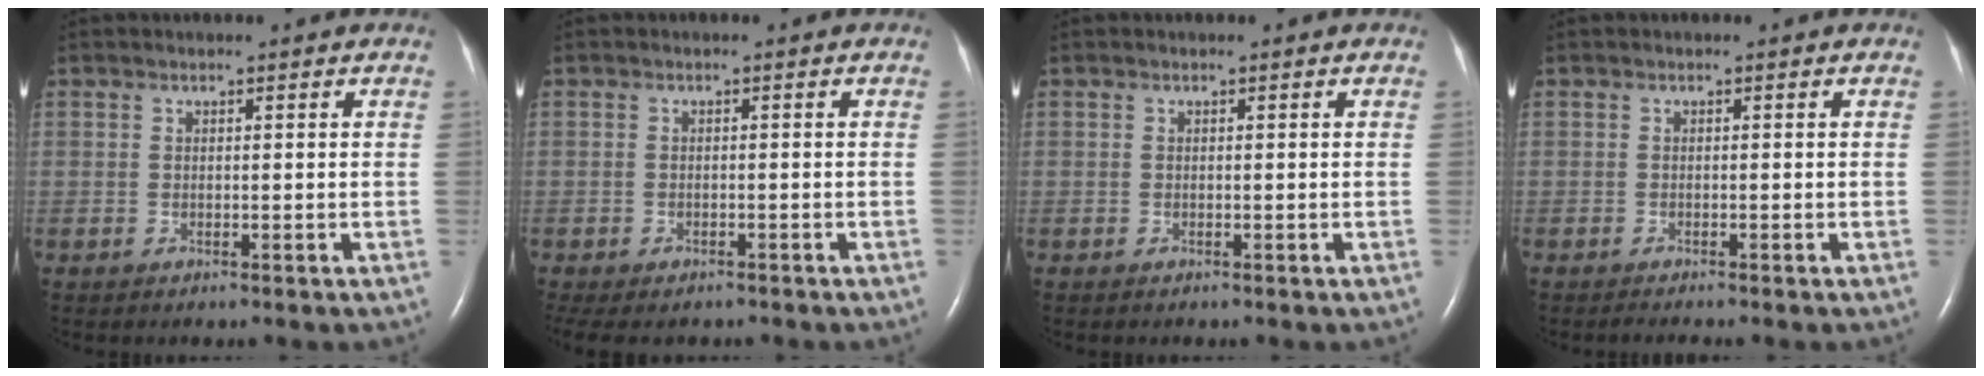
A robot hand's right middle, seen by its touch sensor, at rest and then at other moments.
{"total": 7.6, "force": [-6.0, 3.4, 3.1], "torque": [-0.059, -0.005, -0.079]}
{"total": 0.0}
{"total": 1.1, "force": [-0.9, -0.2, 0.5], "torque": [-0.013, -0.002, -0.017]}